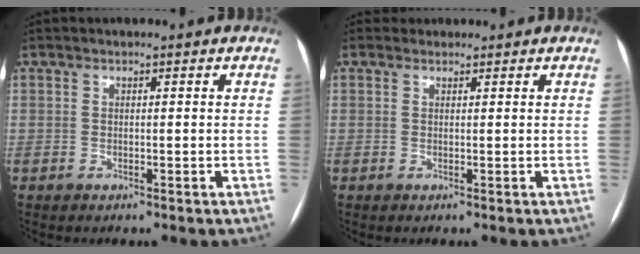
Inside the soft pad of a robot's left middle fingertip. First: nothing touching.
{"total": 0.8, "force": [0.6, 0.4, -0.2], "torque": [-0.001, 0.004, 0.009]}